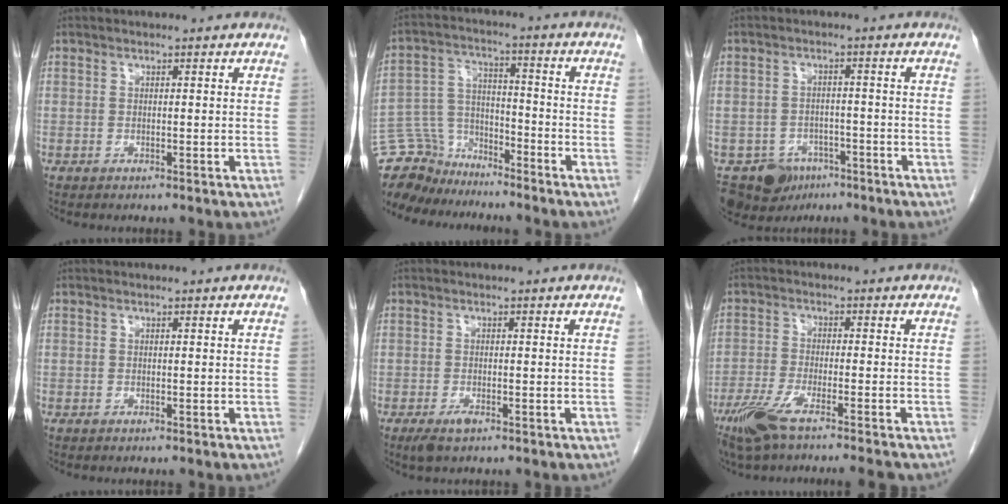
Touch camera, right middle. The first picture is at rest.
{"total": 11.0, "force": [-10.1, 4.2, 0.6], "torque": [-0.022, 0.030, -0.188]}
{"total": 7.6, "force": [-5.0, 5.4, 1.7], "torque": [-0.029, 0.005, -0.072]}
{"total": 0.0}
{"total": 2.1, "force": [-1.2, 0.7, 1.6], "torque": [-0.033, -0.003, -0.020]}
{"total": 9.4, "force": [-7.2, 0.1, 6.0], "torque": [-0.108, -0.020, -0.125]}